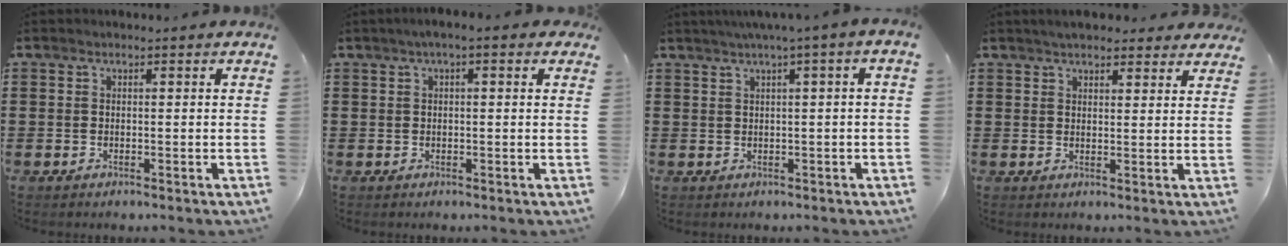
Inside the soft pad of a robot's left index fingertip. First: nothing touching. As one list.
[{"total": 1.8, "force": [0.5, 0.3, 1.7], "torque": [-0.033, 0.004, 0.008]}, {"total": 1.9, "force": [0.2, -0.4, 1.9], "torque": [-0.032, -0.005, 0.002]}, {"total": 3.8, "force": [3.5, 0.9, 1.2], "torque": [-0.032, -0.002, 0.065]}]